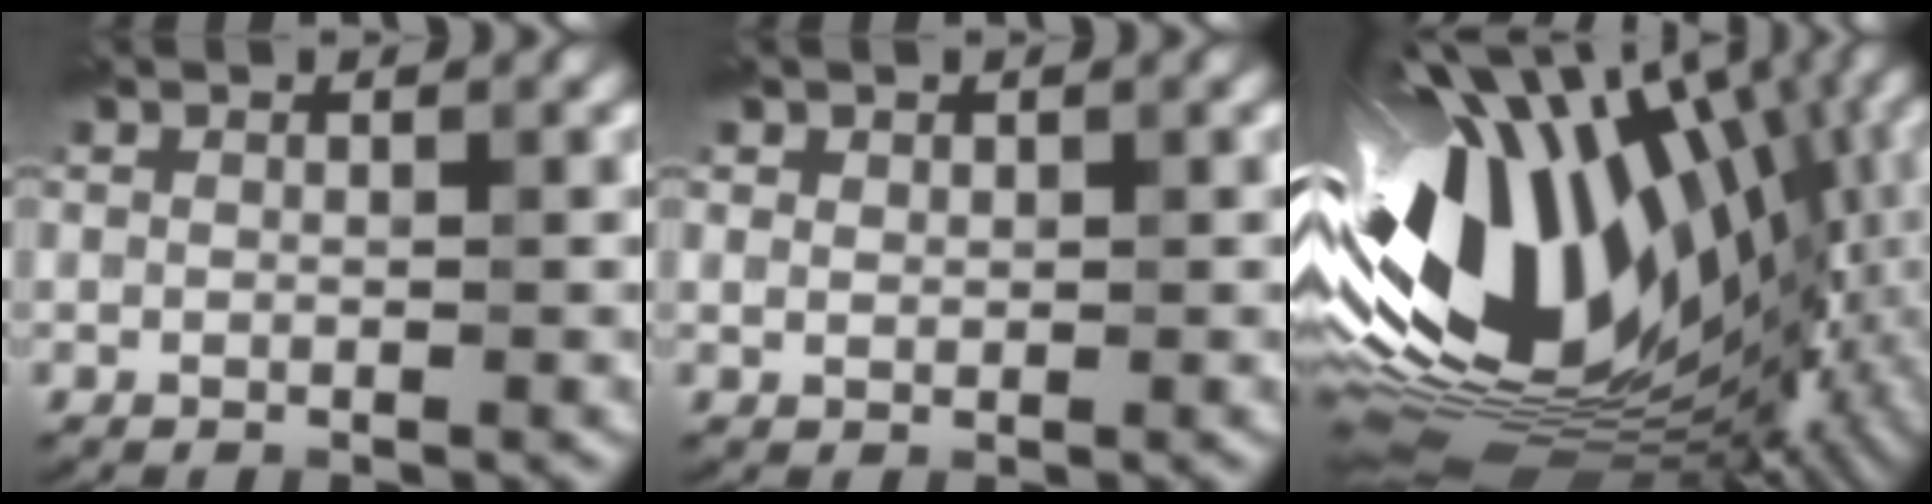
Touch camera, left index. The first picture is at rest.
{"total": 1.3, "force": [0.8, 0.9, 0.4], "torque": [-0.014, -0.001, 0.025]}
{"total": 16.1, "force": [0.4, 9.4, 13.1], "torque": [-0.232, 0.012, 0.000]}